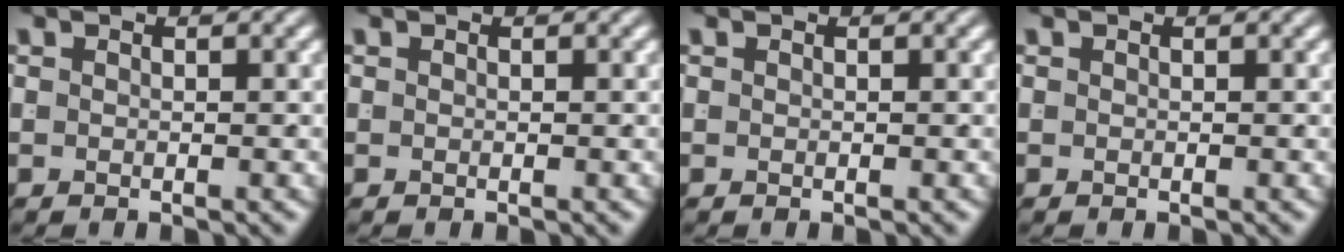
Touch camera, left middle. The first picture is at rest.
{"total": 0.0}
{"total": 0.0}
{"total": 0.0}